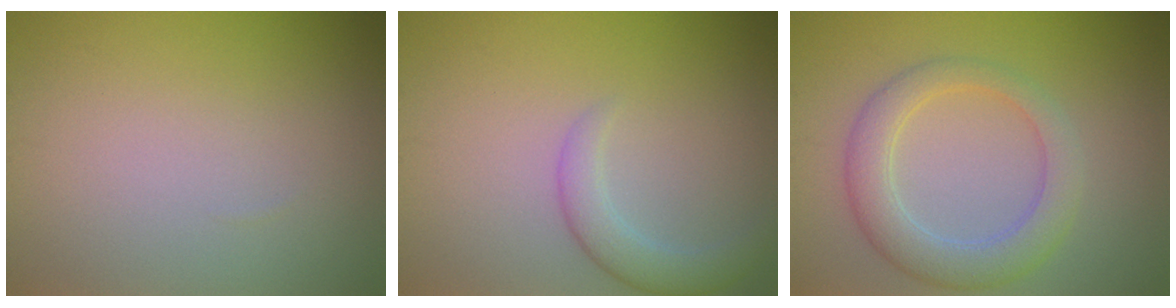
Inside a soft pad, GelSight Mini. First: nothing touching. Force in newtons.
{"total": 2.7, "press": 2.7, "slide": 0.2}
{"total": 4.4, "press": 4.4, "slide": 0.4}